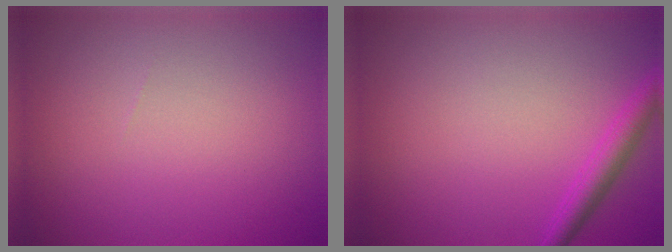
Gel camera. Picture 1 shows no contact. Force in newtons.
{"total": 2.2, "press": 2.2, "slide": 0.1}